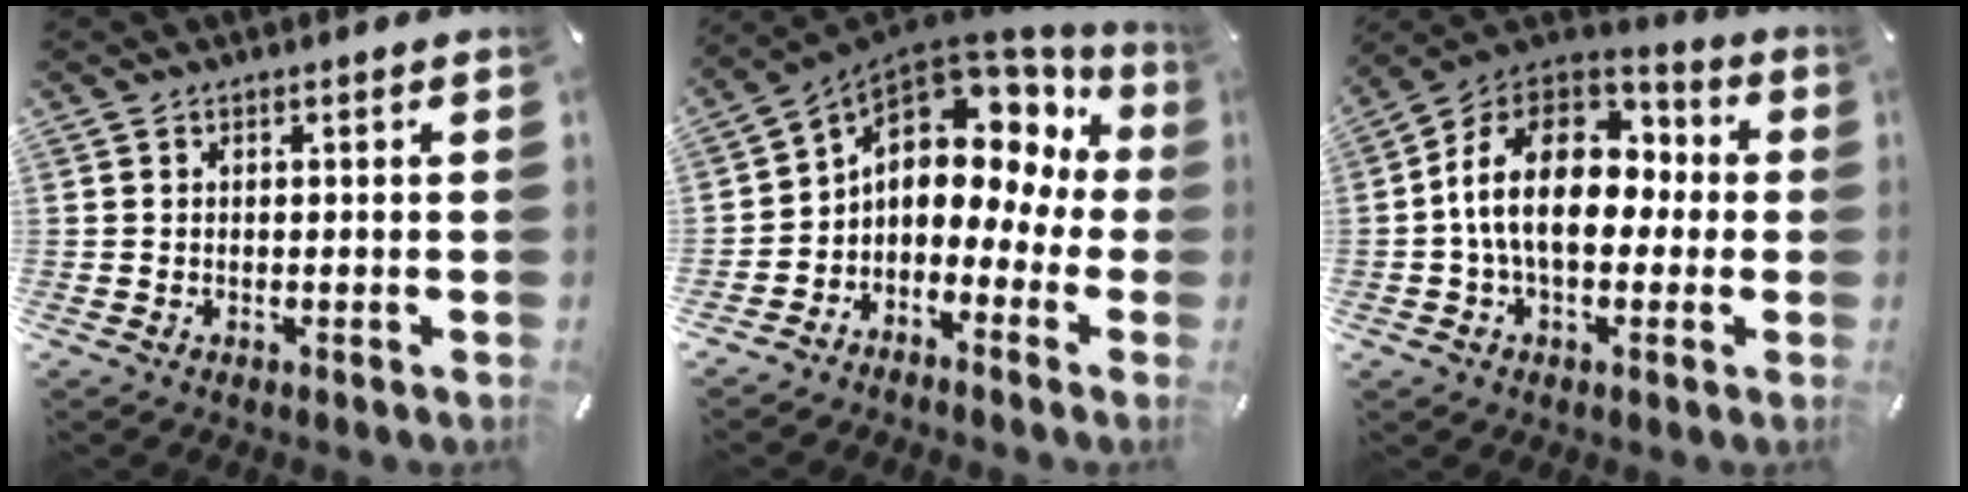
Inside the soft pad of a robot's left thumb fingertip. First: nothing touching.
{"total": 9.0, "force": [2.7, 6.5, 5.7], "torque": [-0.098, -0.034, 0.039]}
{"total": 18.6, "force": [0.0, 12.5, 13.8], "torque": [-0.256, 0.015, -0.001]}